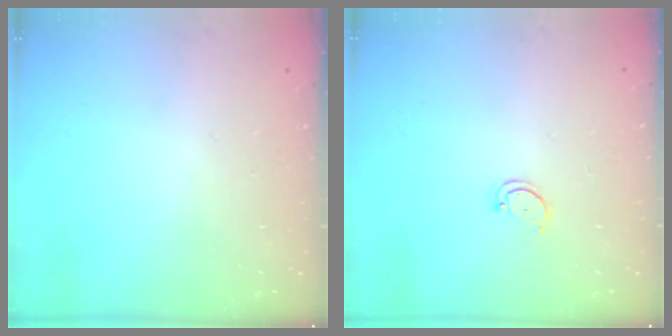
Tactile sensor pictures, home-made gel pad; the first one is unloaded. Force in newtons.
{"total": 2.9, "press": 2.9, "slide": 0.4}